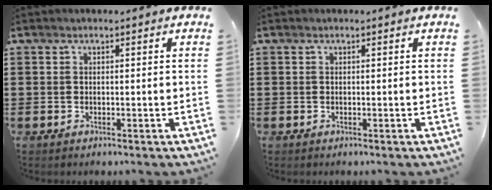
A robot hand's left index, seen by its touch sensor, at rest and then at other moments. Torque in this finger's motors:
{"motor_torque": [0.00, 0.00, 0.00, -0.01]}